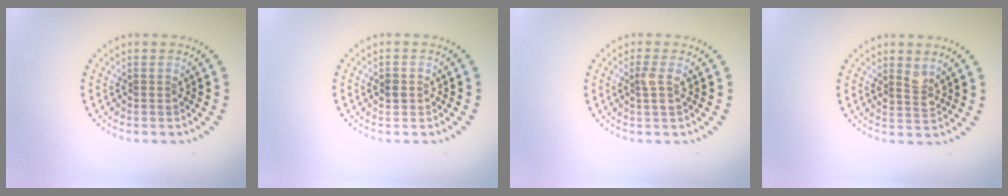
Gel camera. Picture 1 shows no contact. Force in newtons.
{"total": 1.1, "press": 1.1, "slide": 0.2}
{"total": 1.4, "press": 1.3, "slide": 0.5}
{"total": 1.6, "press": 1.4, "slide": 0.8}